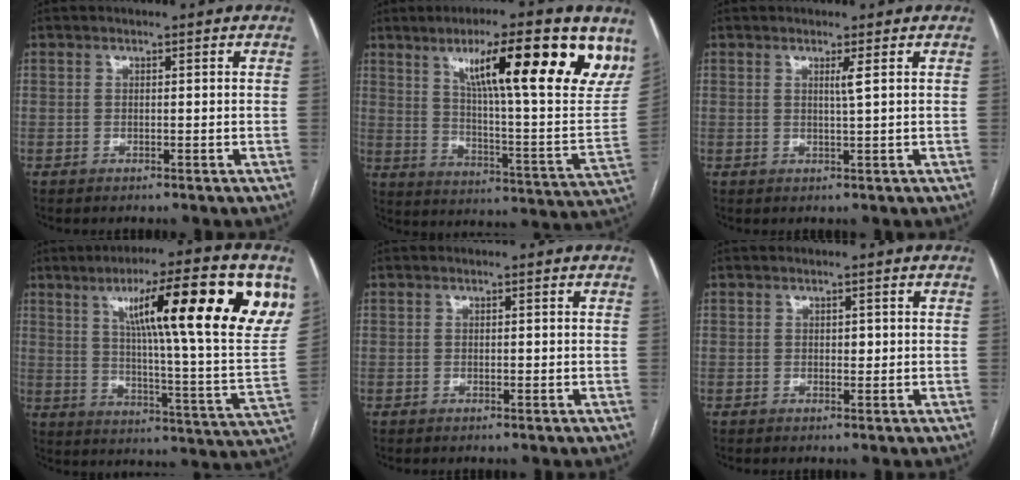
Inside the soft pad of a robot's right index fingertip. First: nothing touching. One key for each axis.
{"total": 23.3, "fx": 14.0, "fy": 3.4, "fz": 18.4, "tx": -0.255, "ty": -0.006, "tz": 0.197}
{"total": 1.5, "fx": 0.6, "fy": -0.5, "fz": 1.2, "tx": -0.027, "ty": -0.006, "tz": 0.011}
{"total": 25.4, "fx": 11.4, "fy": 1.8, "fz": 22.7, "tx": -0.290, "ty": 0.010, "tz": 0.163}
{"total": 0.6, "fx": -0.1, "fy": 0.2, "fz": 0.5, "tx": -0.008, "ty": -0.001, "tz": 0.000}
{"total": 1.0, "fx": 0.1, "fy": 0.7, "fz": 0.7, "tx": -0.008, "ty": 0.001, "tz": 0.001}